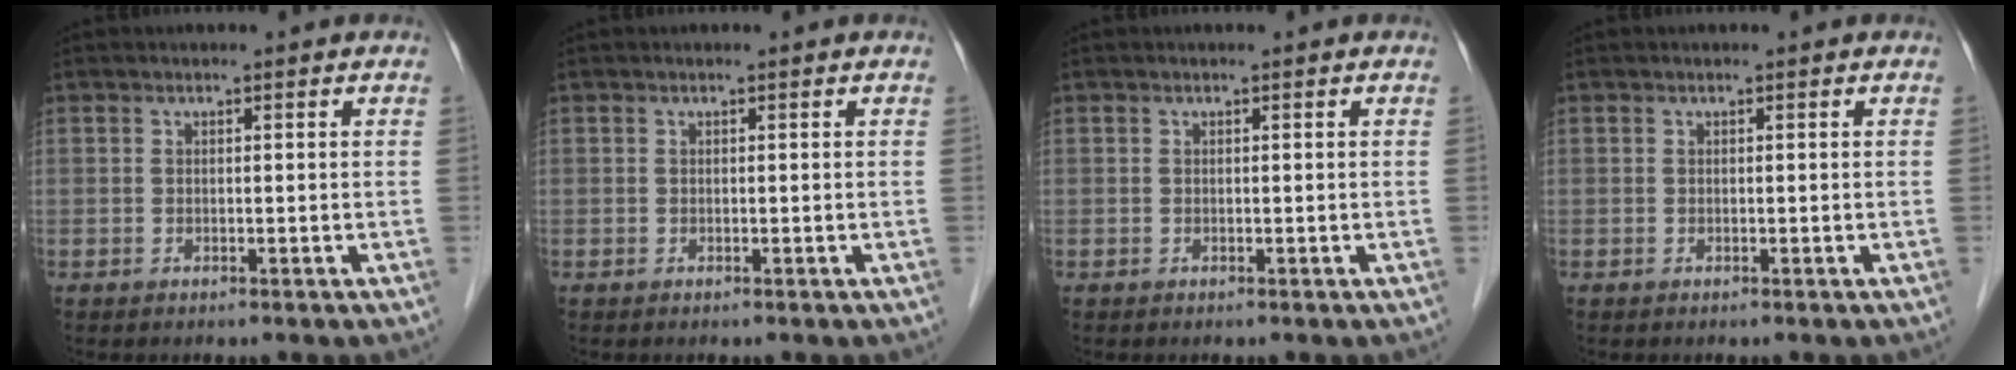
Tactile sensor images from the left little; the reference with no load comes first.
{"total": 0.0}
{"total": 0.0}
{"total": 0.0}